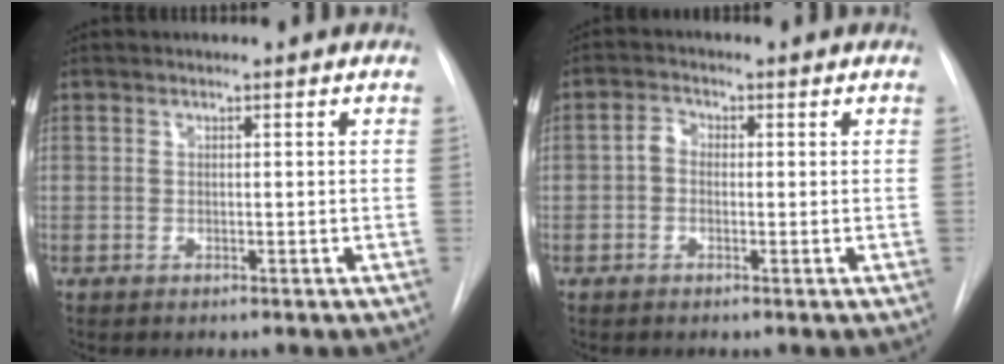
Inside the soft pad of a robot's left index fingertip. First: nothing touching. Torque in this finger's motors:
{"motor_torque": [0.39, 0.09, 0.09, 0.01]}